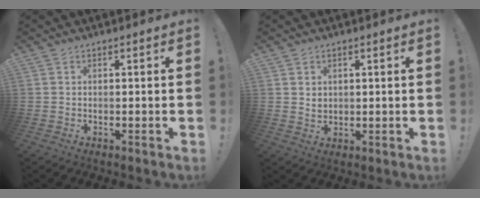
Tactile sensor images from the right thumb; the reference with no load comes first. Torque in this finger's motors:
{"motor_torque": [0.04, 0.02, 0.02, -0.10, -0.01]}